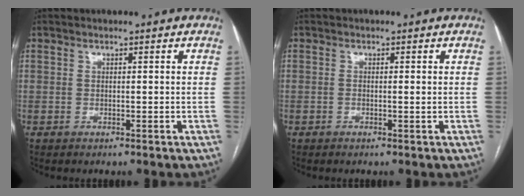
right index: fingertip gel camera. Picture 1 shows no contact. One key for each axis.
{"total": 0.6, "fx": 0.1, "fy": 0.1, "fz": 0.6, "tx": -0.009, "ty": 0.002, "tz": 0.003}